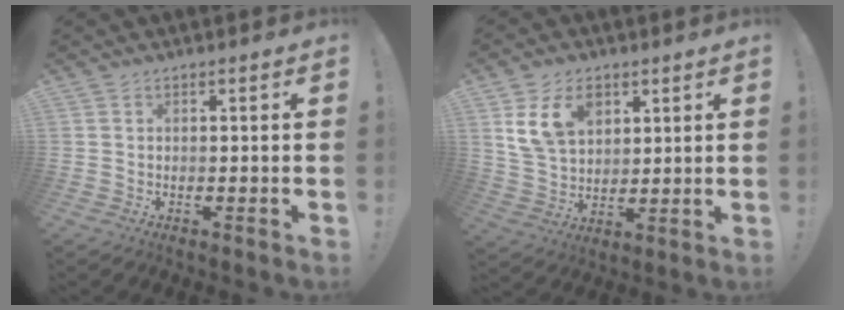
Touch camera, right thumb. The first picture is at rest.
{"total": 12.3, "force": [6.2, 8.3, 6.6], "torque": [-0.123, -0.016, 0.120]}